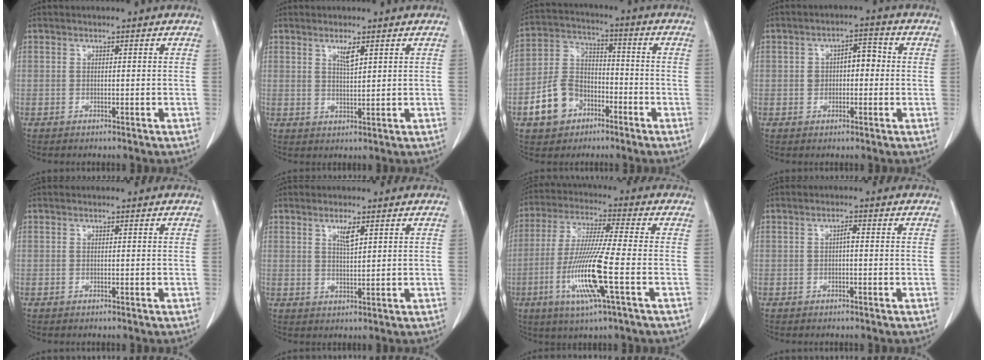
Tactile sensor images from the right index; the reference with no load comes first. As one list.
[{"total": 2.5, "force": [1.5, 0.3, 1.9], "torque": [-0.039, -0.004, 0.029]}, {"total": 10.0, "force": [-4.6, 7.6, 4.6], "torque": [-0.107, 0.022, -0.076]}, {"total": 4.6, "force": [0.2, 2.7, 3.8], "torque": [-0.064, 0.028, 0.006]}, {"total": 0.0}, {"total": 2.6, "force": [1.5, 0.3, 2.1], "torque": [-0.042, -0.003, 0.028]}, {"total": 12.7, "force": [-3.9, -0.4, 12.1], "torque": [-0.251, -0.018, -0.078]}, {"total": 1.2, "force": [0.0, 0.3, 1.2], "torque": [-0.020, 0.004, -0.001]}]